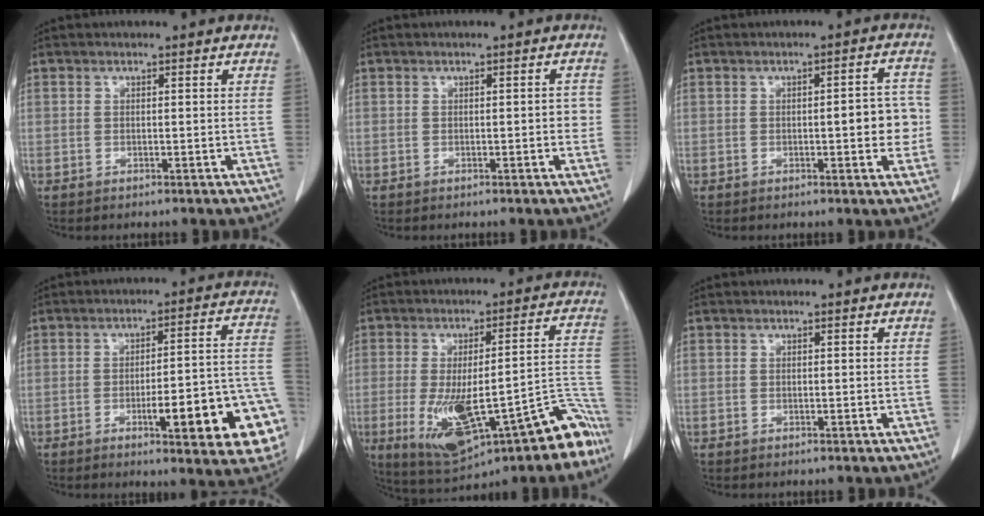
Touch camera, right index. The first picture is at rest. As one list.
[{"total": 1.7, "force": [-0.2, 0.7, 1.5], "torque": [-0.014, 0.003, -0.003]}, {"total": 5.5, "force": [-0.6, 1.6, 5.2], "torque": [-0.060, 0.010, -0.008]}, {"total": 16.6, "force": [-5.9, 2.8, 15.2], "torque": [-0.119, 0.027, -0.064]}, {"total": 20.4, "force": [-10.2, 6.6, 16.4], "torque": [-0.170, 0.034, -0.128]}, {"total": 0.0}]